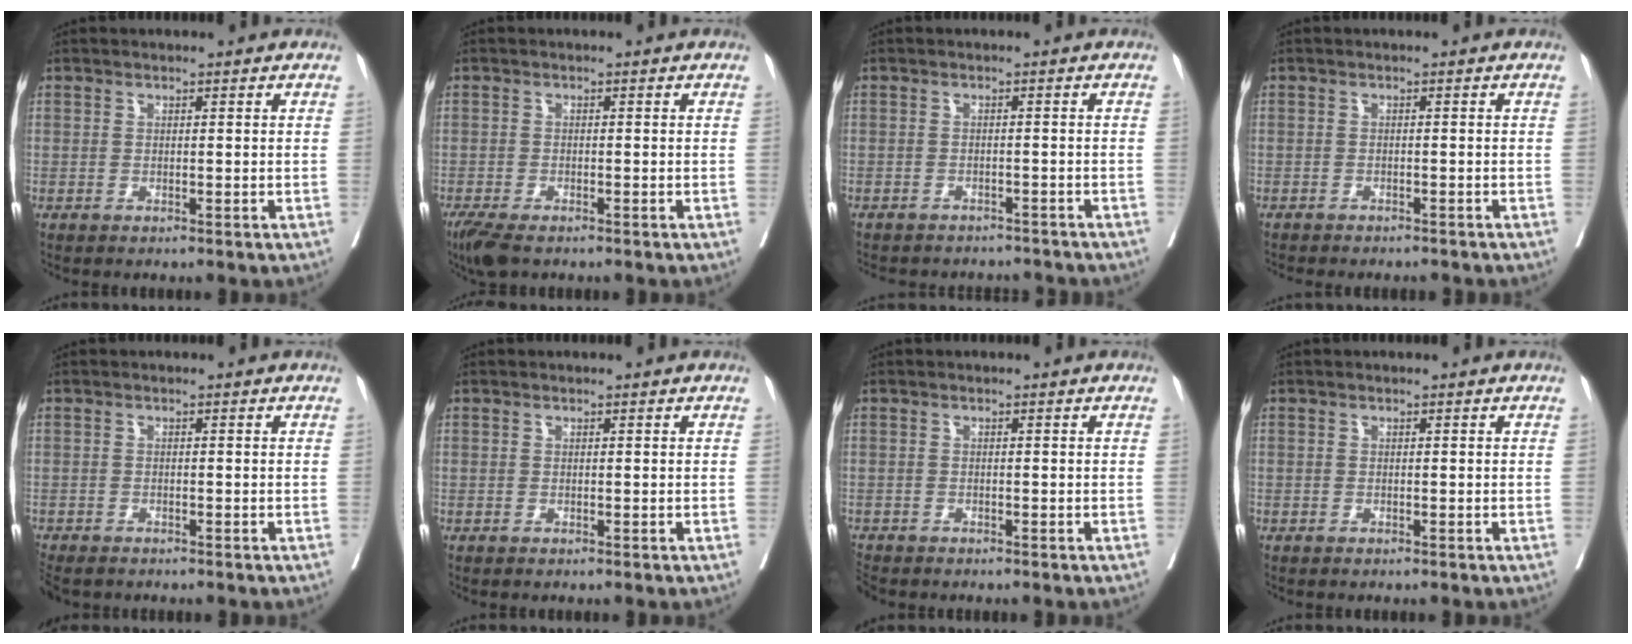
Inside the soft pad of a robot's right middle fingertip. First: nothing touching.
{"total": 5.0, "force": [-3.8, 1.5, 3.0], "torque": [-0.056, -0.015, -0.063]}
{"total": 9.6, "force": [-8.9, 3.0, 2.0], "torque": [-0.042, 0.004, -0.102]}
{"total": 6.1, "force": [-5.6, 1.7, 2.0], "torque": [-0.026, -0.006, -0.070]}
{"total": 5.4, "force": [-4.5, 1.9, 2.2], "torque": [-0.039, -0.009, -0.072]}
{"total": 0.0}
{"total": 2.4, "force": [-2.3, 0.6, 0.4], "torque": [-0.008, -0.009, -0.045]}
{"total": 0.0}